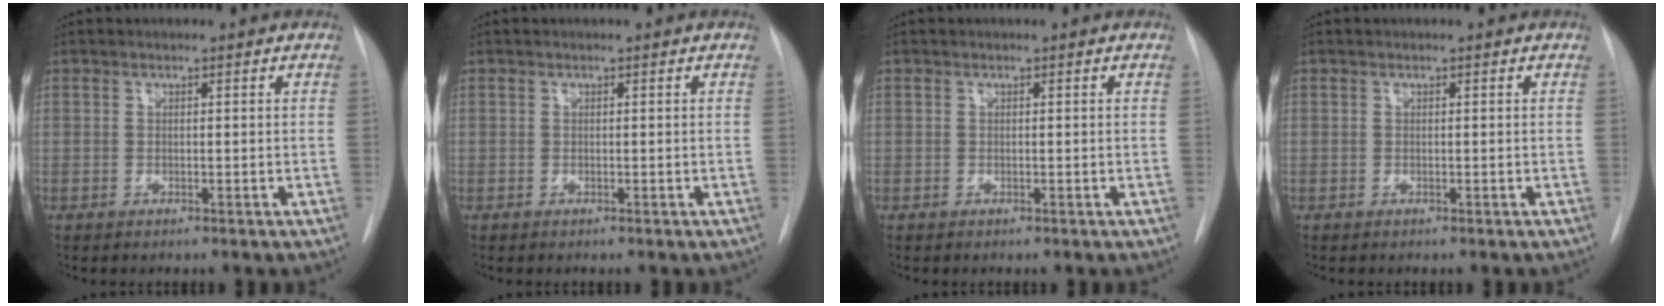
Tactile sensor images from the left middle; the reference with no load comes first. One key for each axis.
{"total": 0.0}
{"total": 0.0}
{"total": 0.0}